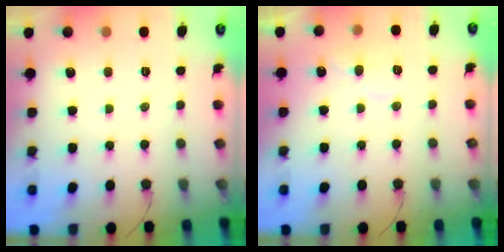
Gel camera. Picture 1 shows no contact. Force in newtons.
{"total": 7.9, "press": 7.9, "slide": 0.5}